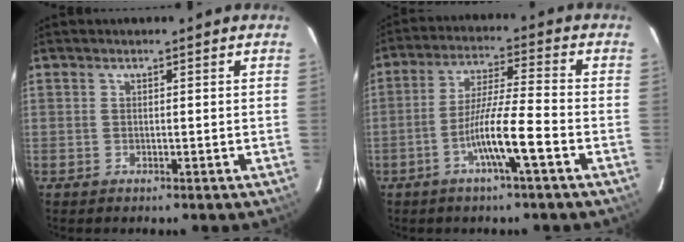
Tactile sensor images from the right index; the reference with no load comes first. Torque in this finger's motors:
{"motor_torque": [1.46, -0.68, 0.81, 0.19]}